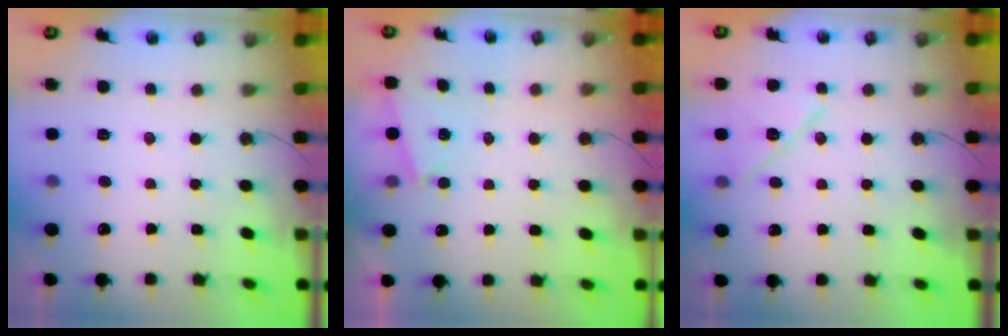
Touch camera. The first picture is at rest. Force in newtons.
{"total": 2.6, "press": 1.3, "slide": 2.3}
{"total": 11.7, "press": 11.6, "slide": 0.9}